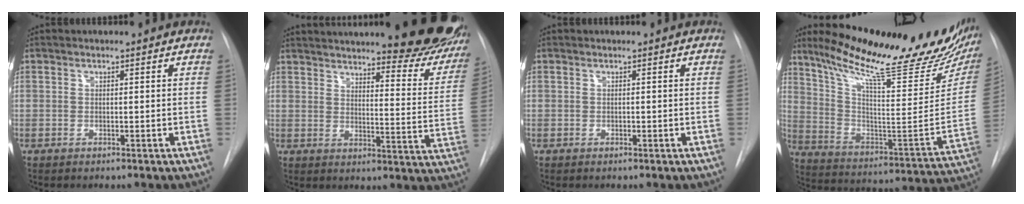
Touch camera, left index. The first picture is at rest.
{"total": 25.2, "force": [21.1, 4.4, 13.1], "torque": [-0.163, -0.048, 0.253]}
{"total": 0.0}
{"total": 30.8, "force": [24.2, 5.1, 18.4], "torque": [-0.293, -0.057, 0.339]}